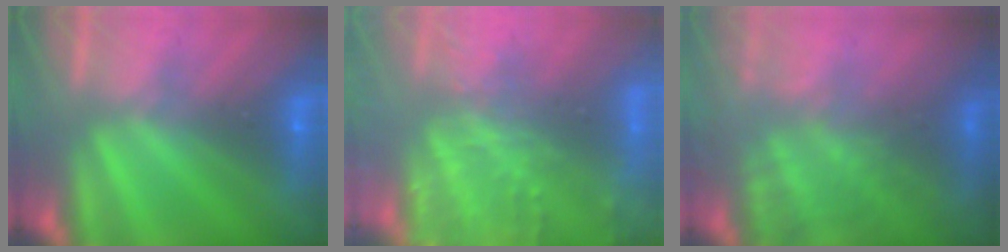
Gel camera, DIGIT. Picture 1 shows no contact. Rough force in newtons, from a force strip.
{"total": 7.4}
{"total": 7.3}